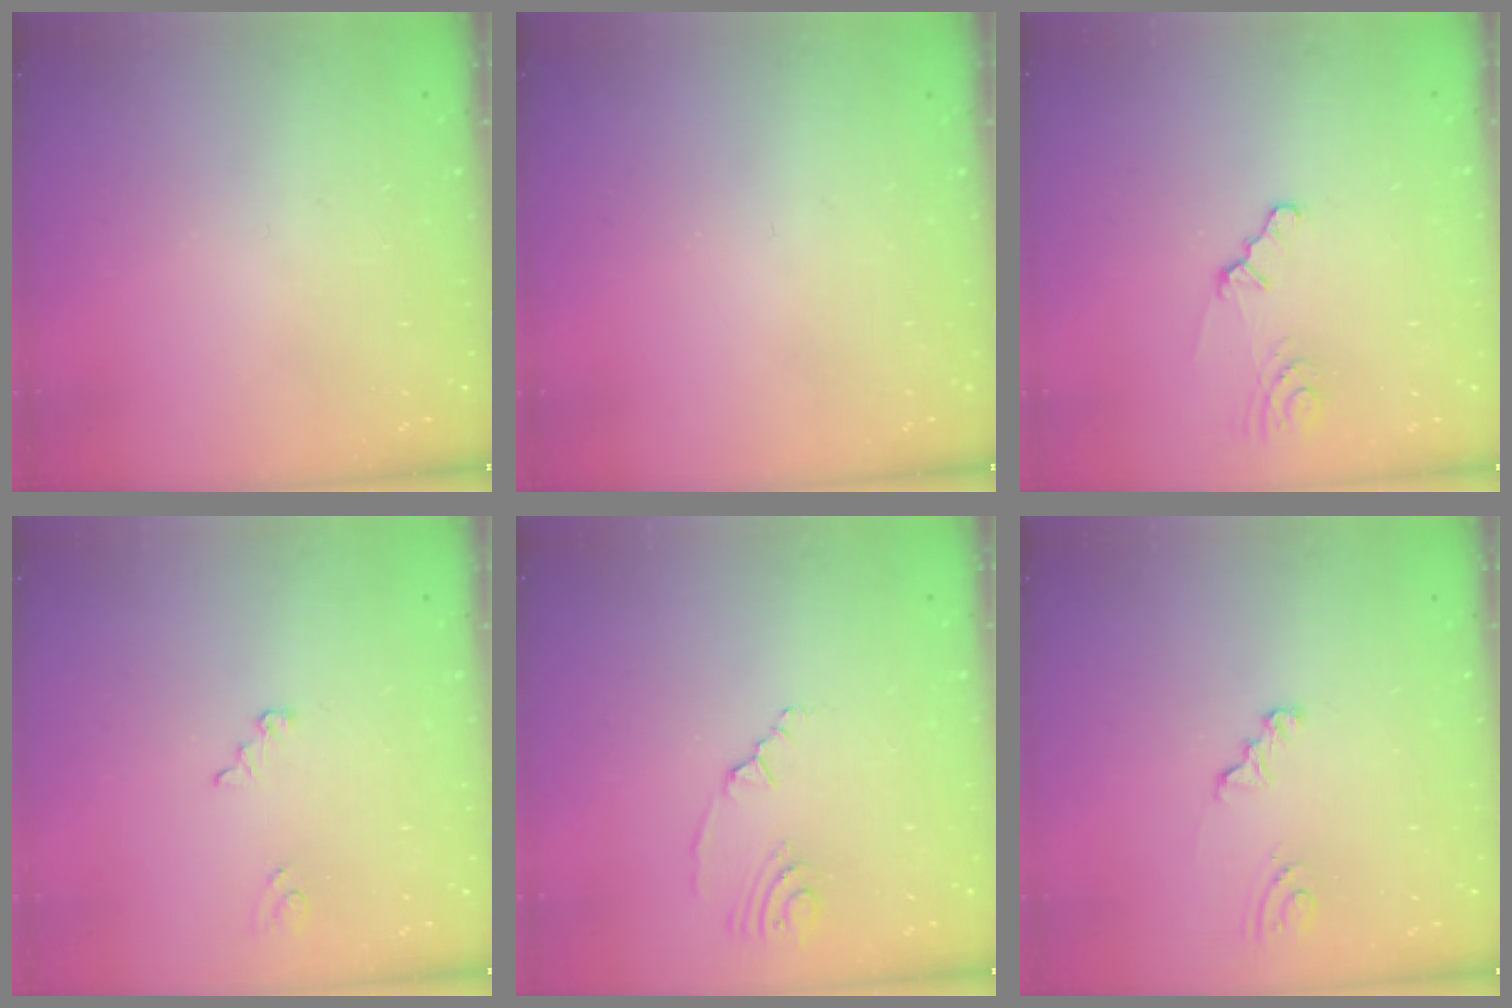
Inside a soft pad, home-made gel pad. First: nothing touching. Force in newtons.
{"total": 0.0}
{"total": 2.3, "press": 2.3, "slide": 0.4}
{"total": 2.6, "press": 2.5, "slide": 0.3}
{"total": 2.5, "press": 2.1, "slide": 1.3}
{"total": 2.1, "press": 2.1, "slide": 0.2}